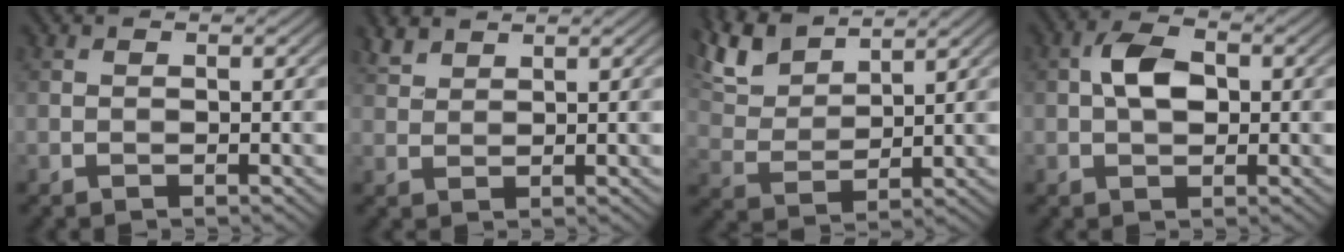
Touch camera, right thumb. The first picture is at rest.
{"total": 2.6, "force": [2.2, 1.0, 1.0], "torque": [-0.028, 0.008, 0.052]}
{"total": 8.7, "force": [6.7, 3.1, 4.6], "torque": [-0.128, 0.018, 0.140]}
{"total": 4.7, "force": [0.4, 2.9, 3.7], "torque": [-0.072, 0.008, 0.001]}